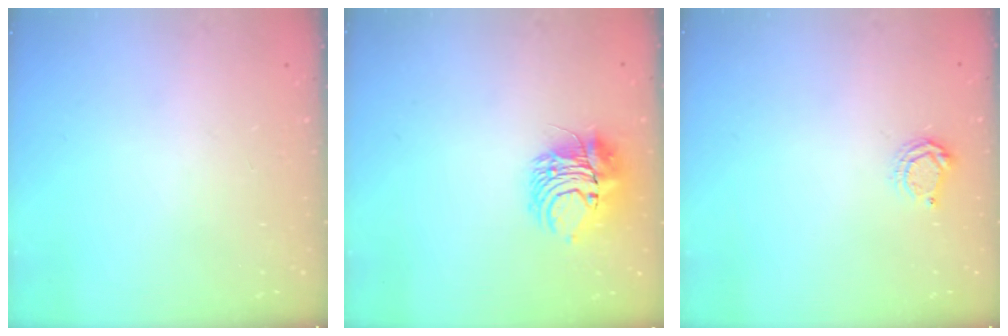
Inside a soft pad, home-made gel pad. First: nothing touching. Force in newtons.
{"total": 9.0, "press": 8.9, "slide": 1.3}
{"total": 5.2, "press": 5.2, "slide": 0.7}